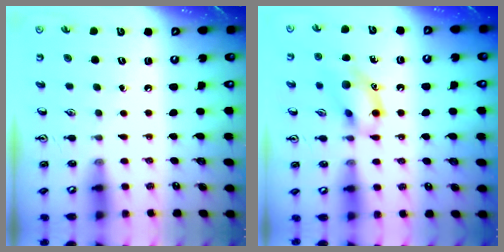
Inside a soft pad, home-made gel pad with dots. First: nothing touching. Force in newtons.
{"total": 13.1, "press": 13.1, "slide": 1.1}